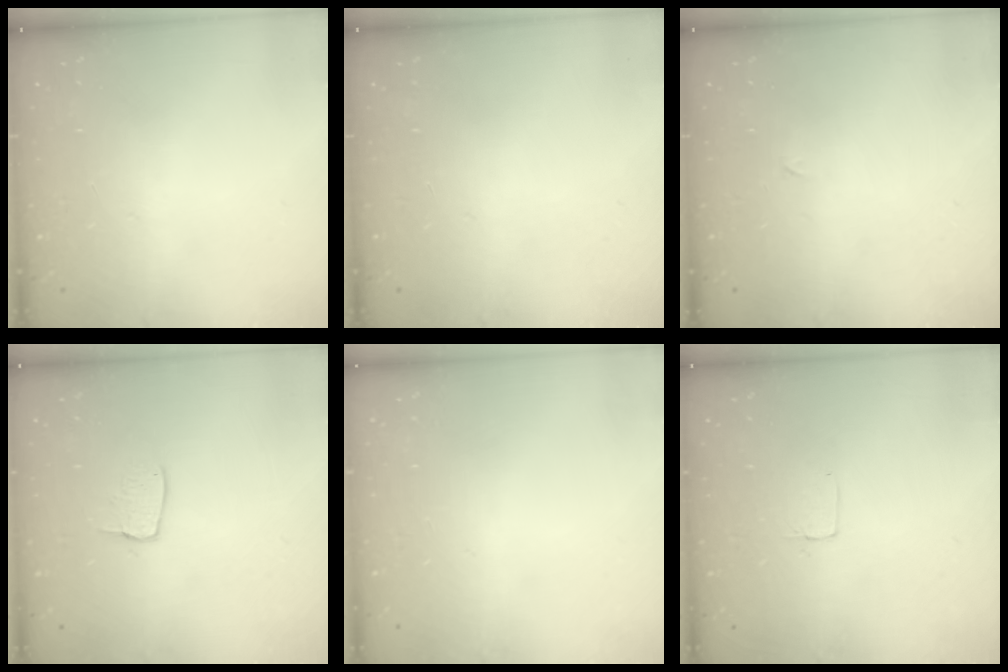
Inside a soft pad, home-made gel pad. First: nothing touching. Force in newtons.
{"total": 0.0}
{"total": 0.0}
{"total": 5.2, "press": 5.2, "slide": 0.3}
{"total": 0.0}
{"total": 2.0, "press": 2.0, "slide": 0.0}